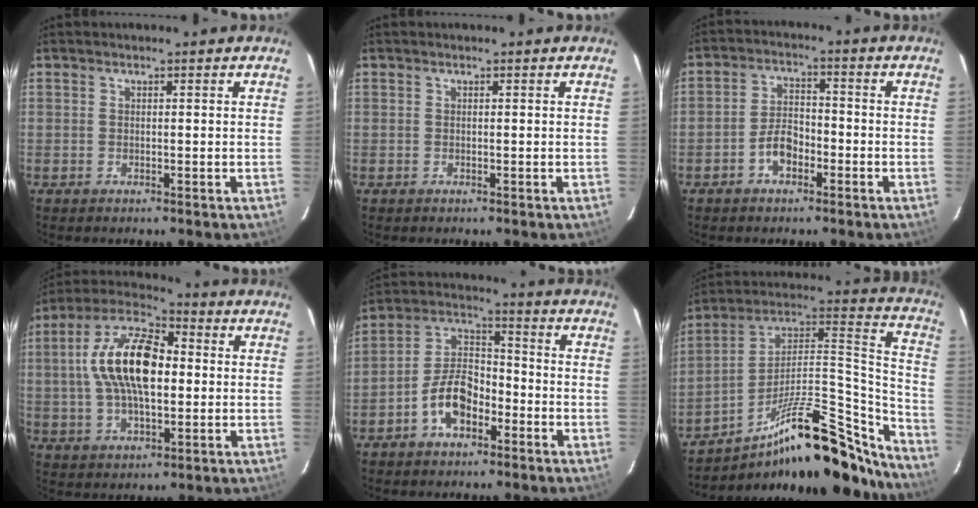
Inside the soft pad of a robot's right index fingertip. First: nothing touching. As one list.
[{"total": 0.0}, {"total": 5.2, "force": [-2.8, 3.0, 3.2], "torque": [-0.064, 0.016, -0.048]}, {"total": 16.1, "force": [1.2, 7.5, 14.2], "torque": [-0.274, 0.019, 0.011]}, {"total": 9.2, "force": [-4.8, 5.1, 6.0], "torque": [-0.119, 0.027, -0.084]}, {"total": 28.7, "force": [-21.6, 9.0, 16.6], "torque": [-0.212, 0.044, -0.320]}]